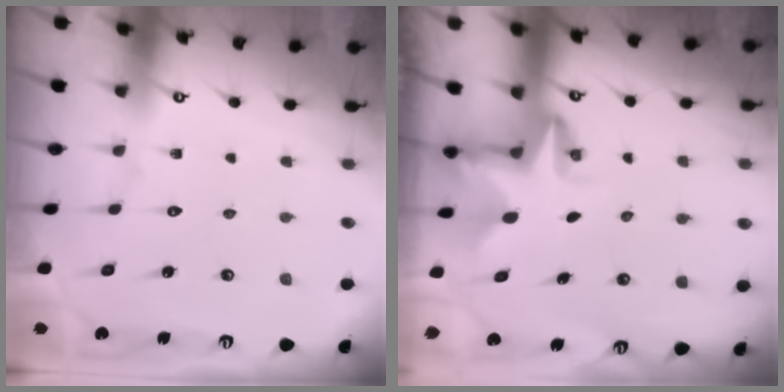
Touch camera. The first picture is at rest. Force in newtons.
{"total": 3.0, "press": 3.0, "slide": 0.1}